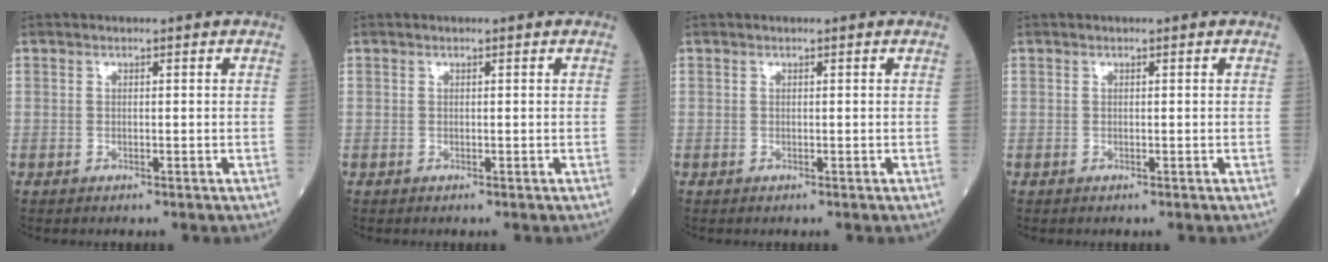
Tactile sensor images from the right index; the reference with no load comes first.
{"total": 0.0}
{"total": 0.0}
{"total": 0.0}